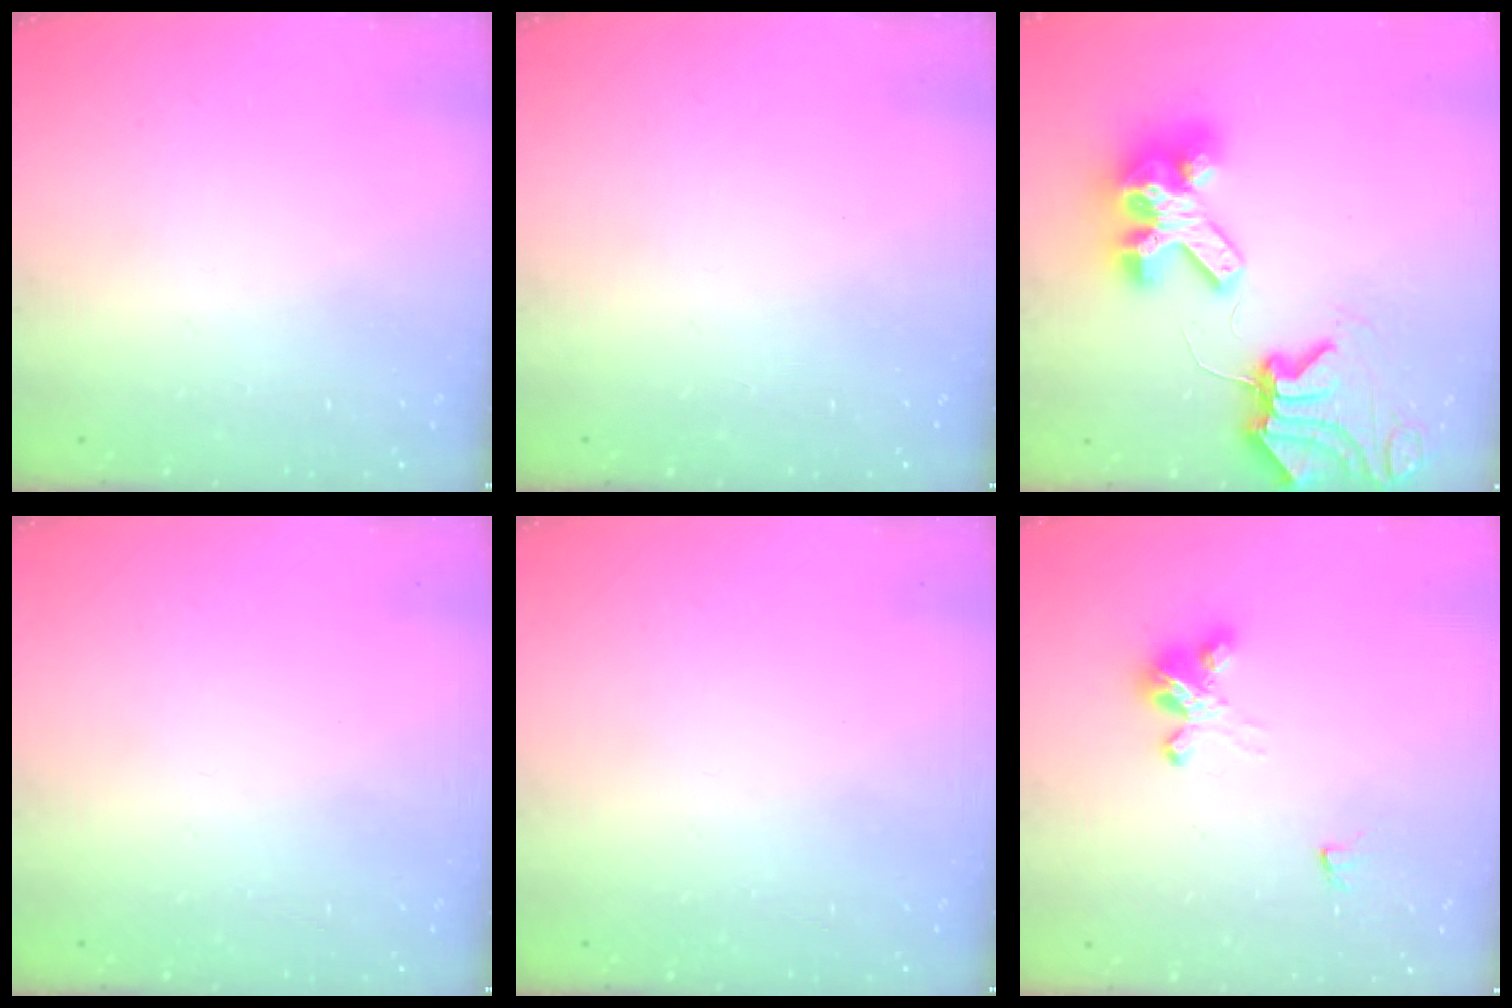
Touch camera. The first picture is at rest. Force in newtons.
{"total": 0.0}
{"total": 15.0, "press": 14.8, "slide": 1.9}
{"total": 0.0}
{"total": 0.0}
{"total": 5.8, "press": 5.7, "slide": 0.6}